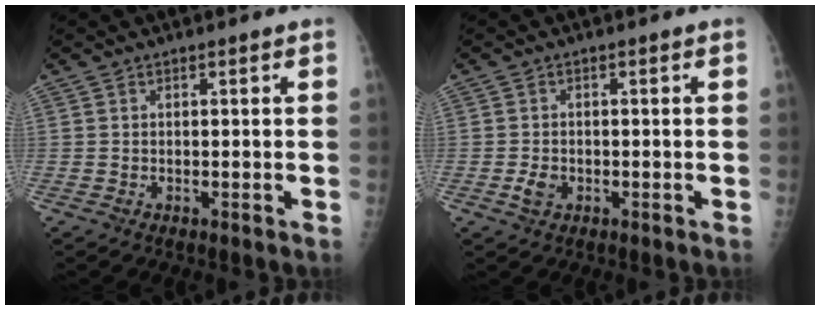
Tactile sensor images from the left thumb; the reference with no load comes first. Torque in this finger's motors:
{"motor_torque": [-0.06, 0.05, 0.12, 0.03, 0.00]}